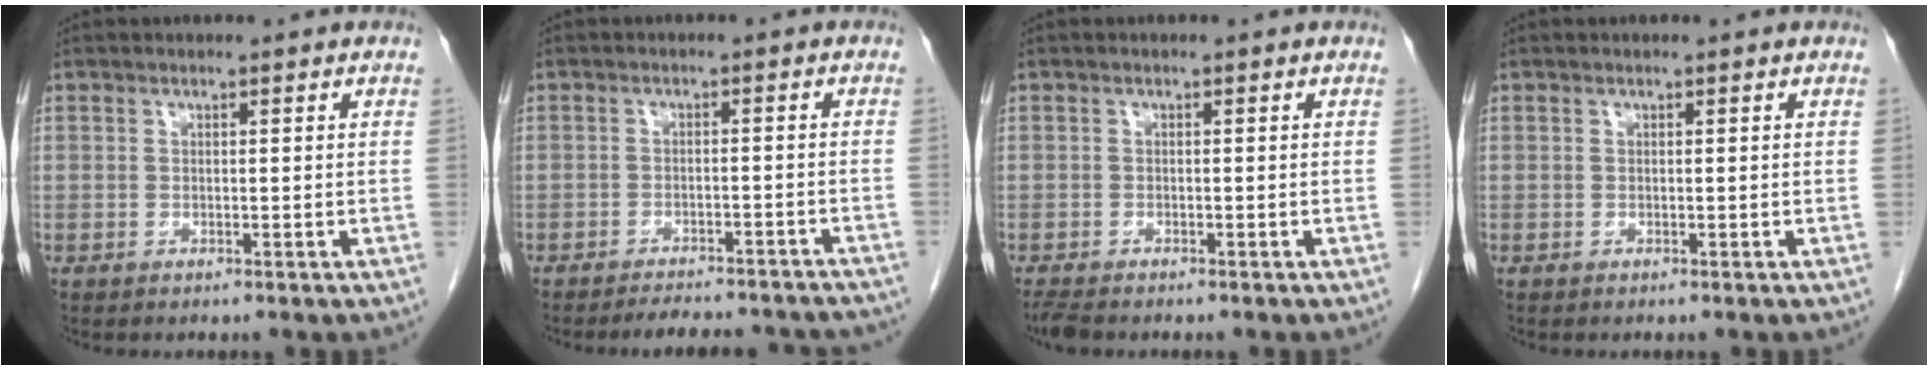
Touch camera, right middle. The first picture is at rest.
{"total": 12.6, "force": [-11.7, 2.6, 3.9], "torque": [-0.051, 0.004, -0.134]}
{"total": 2.3, "force": [-2.0, 0.5, 1.1], "torque": [-0.025, -0.008, -0.033]}
{"total": 0.0}